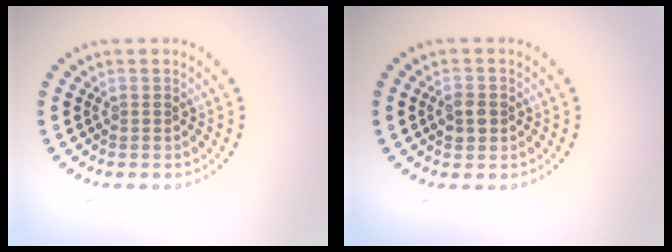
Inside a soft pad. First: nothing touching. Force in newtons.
{"total": 1.8, "press": 1.7, "slide": 0.3}